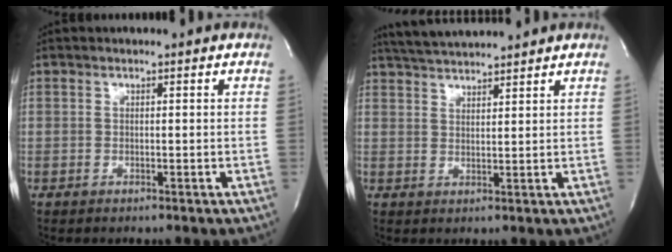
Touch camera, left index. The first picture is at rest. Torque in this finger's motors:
{"motor_torque": [0.01, -0.20, 0.18, 0.14]}